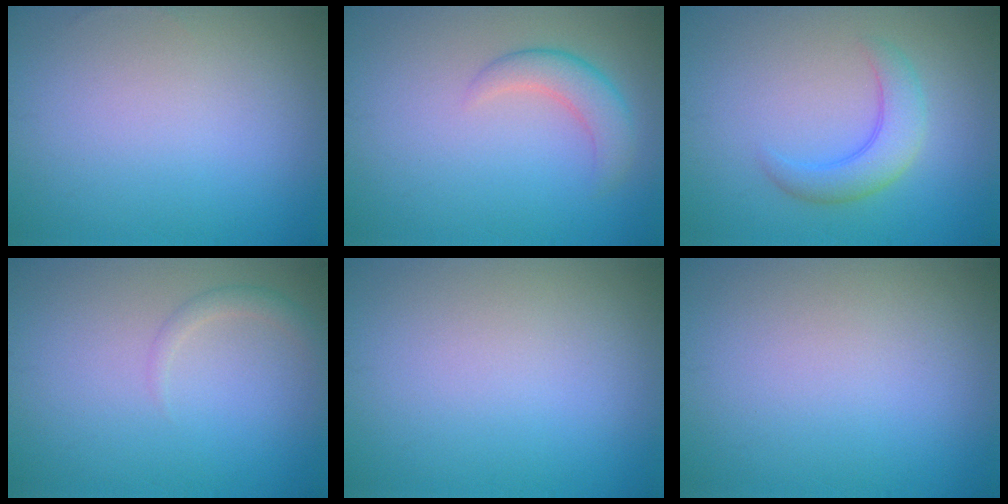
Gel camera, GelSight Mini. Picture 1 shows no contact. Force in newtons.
{"total": 2.7, "press": 2.7, "slide": 0.2}
{"total": 3.5, "press": 3.5, "slide": 0.1}
{"total": 1.2, "press": 1.2, "slide": 0.1}
{"total": 0.0}
{"total": 0.0}